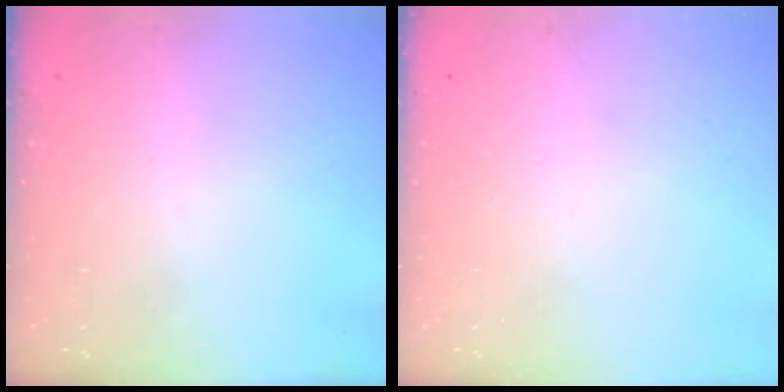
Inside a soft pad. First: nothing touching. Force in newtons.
{"total": 0.0}